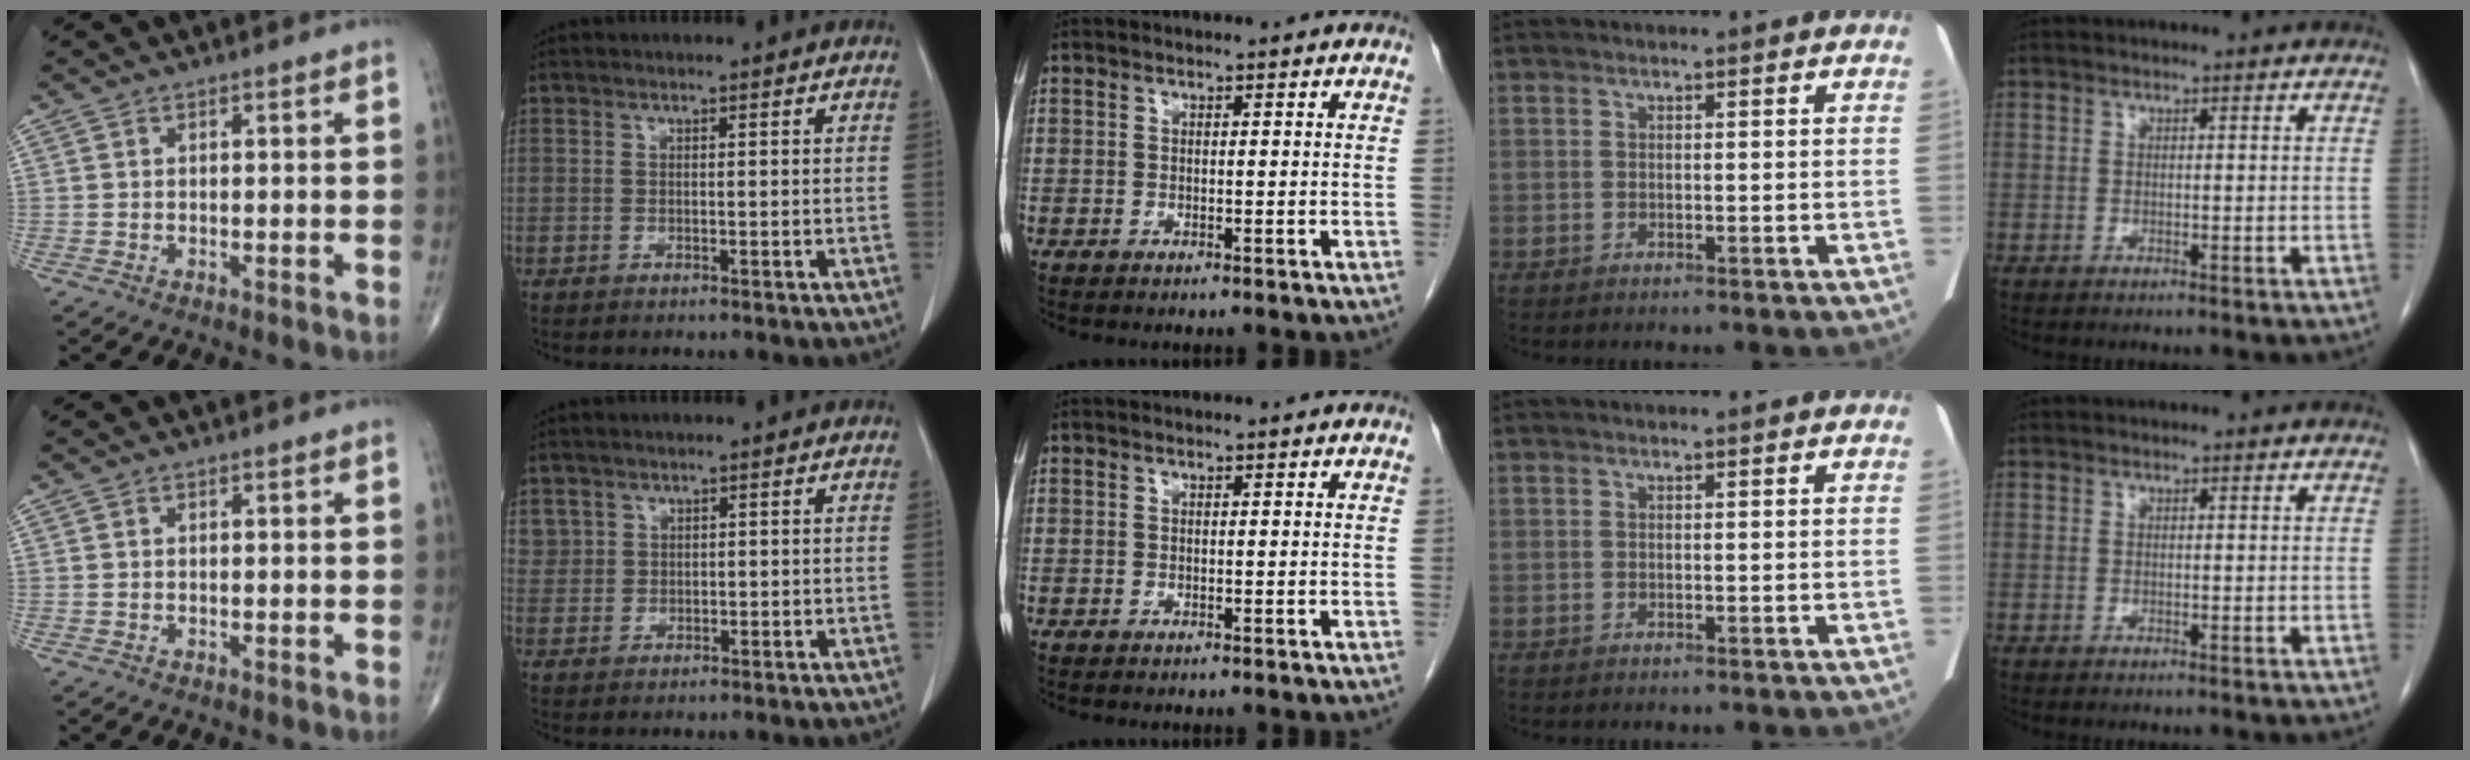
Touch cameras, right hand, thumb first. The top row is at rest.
{"index": {"total": 2.4, "force": [1.2, 2.0, 0.0], "torque": [0.012, 0.004, 0.019]}}